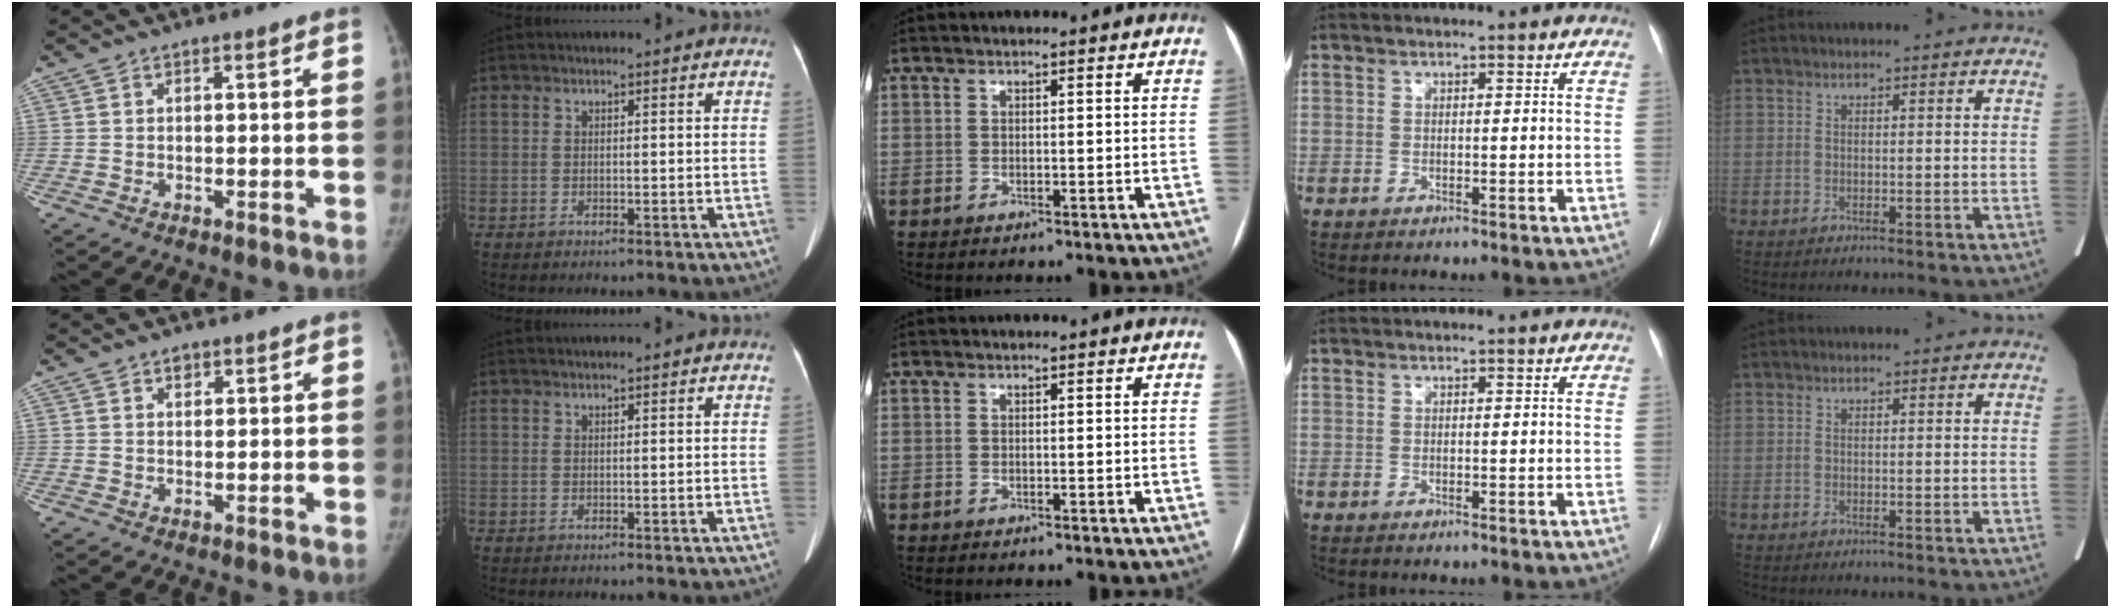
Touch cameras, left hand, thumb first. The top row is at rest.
{"thumb": {"total": 1.4, "force": [0.9, 1.0, 0.6], "torque": [0.003, -0.003, 0.012]}, "index": {"total": 0.8, "force": [0.7, -0.1, 0.4], "torque": [-0.006, 0.021, 0.018]}}